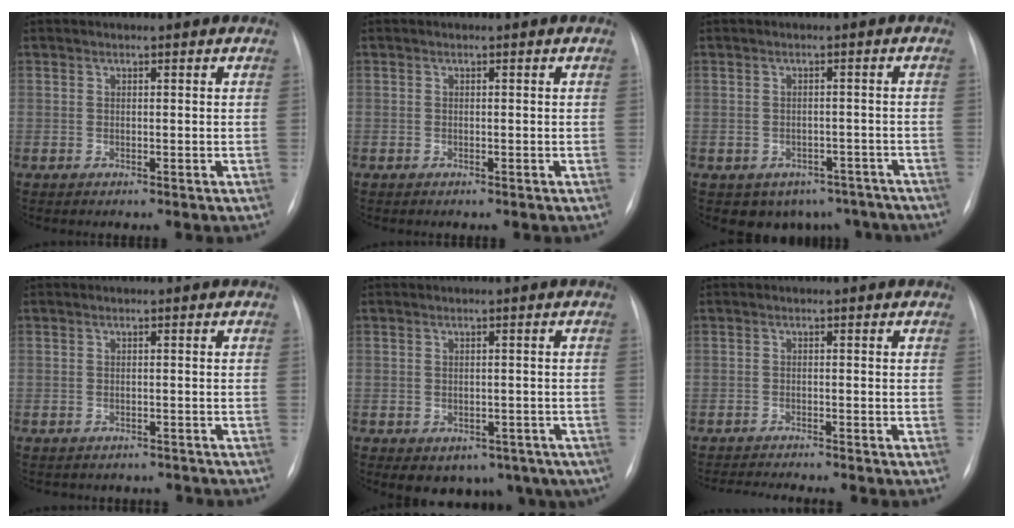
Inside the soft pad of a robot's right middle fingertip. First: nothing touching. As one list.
[{"total": 0.0}, {"total": 7.6, "force": [-5.6, 5.0, 1.2], "torque": [-0.001, 0.014, -0.062]}, {"total": 5.3, "force": [-4.7, 2.3, 0.9], "torque": [-0.010, 0.008, -0.047]}, {"total": 9.9, "force": [-5.6, 6.9, 4.3], "torque": [-0.048, 0.013, -0.065]}, {"total": 5.0, "force": [-4.6, -1.0, 1.7], "torque": [-0.023, -0.014, -0.073]}]